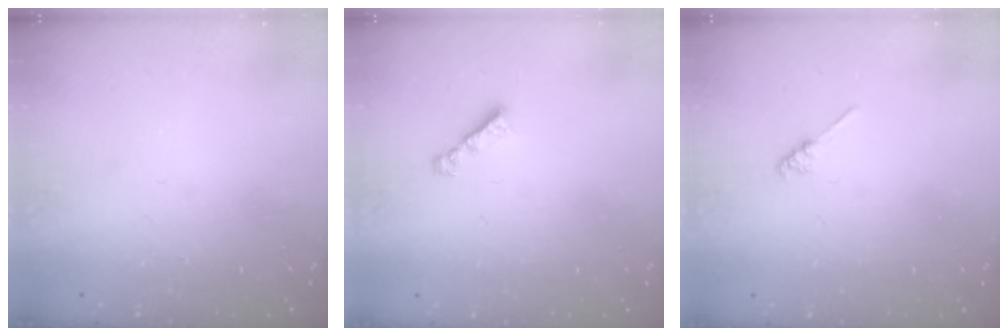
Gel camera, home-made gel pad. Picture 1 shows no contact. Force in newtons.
{"total": 1.8, "press": 1.7, "slide": 0.7}
{"total": 1.8, "press": 1.7, "slide": 0.4}